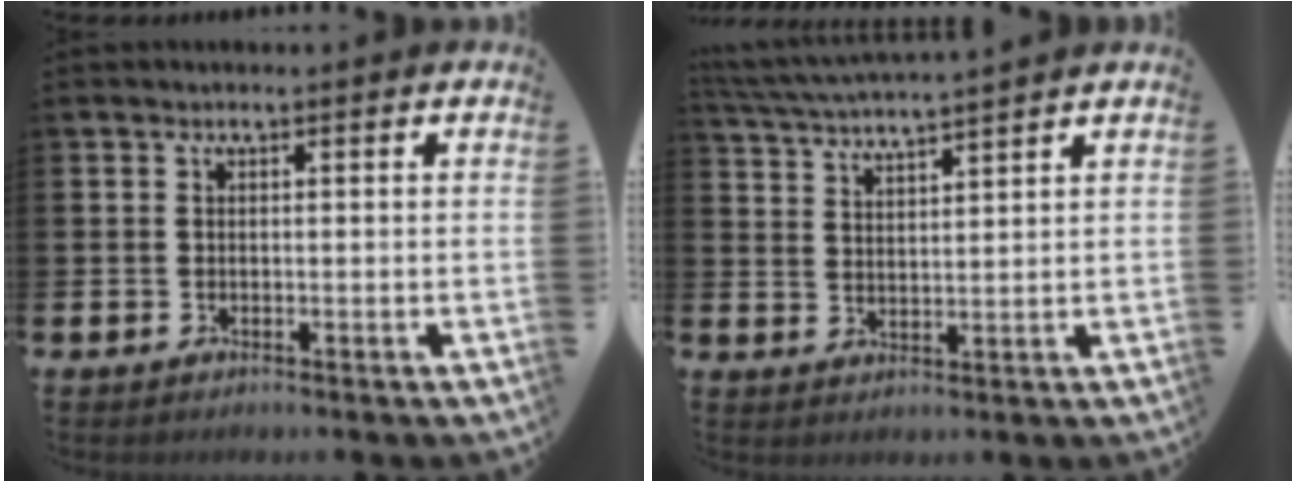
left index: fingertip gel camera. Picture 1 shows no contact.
{"total": 4.3, "force": [4.2, -0.6, 0.7], "torque": [-0.027, -0.029, 0.072]}